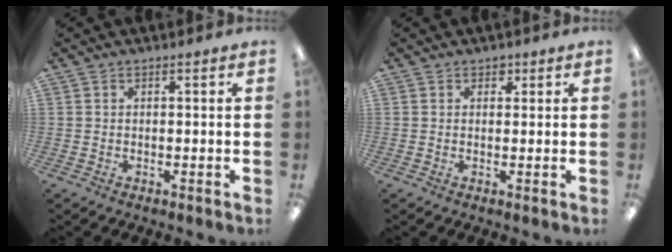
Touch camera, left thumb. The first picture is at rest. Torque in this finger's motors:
{"motor_torque": [0.31, -0.18, 0.55, -0.10, 0.00]}